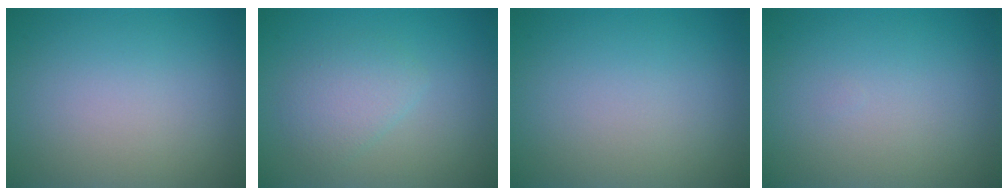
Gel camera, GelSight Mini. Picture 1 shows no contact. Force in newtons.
{"total": 2.4, "press": 2.4, "slide": 0.1}
{"total": 0.0}
{"total": 0.0}